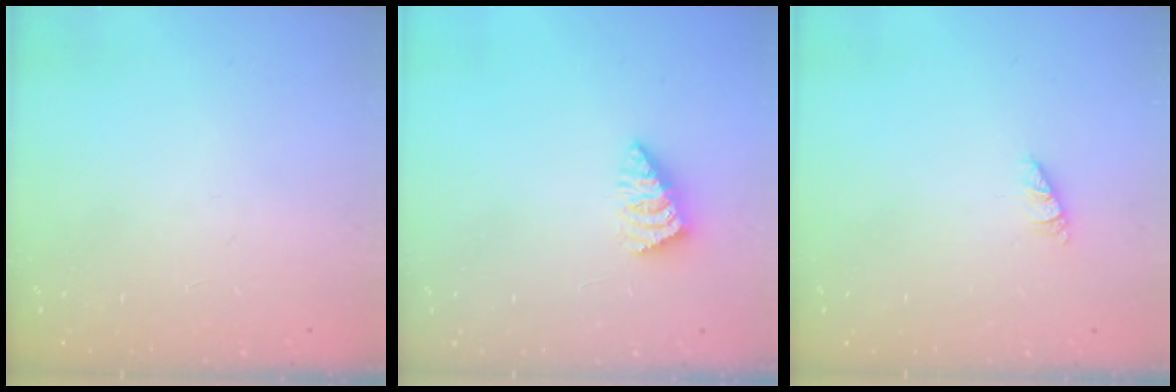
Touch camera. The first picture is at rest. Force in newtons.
{"total": 2.6, "press": 2.6, "slide": 0.4}
{"total": 0.7, "press": 0.7, "slide": 0.1}